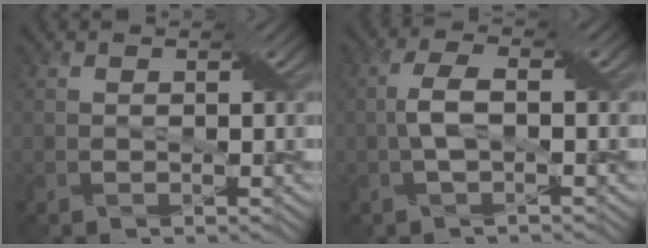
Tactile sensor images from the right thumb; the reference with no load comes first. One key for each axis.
{"total": 2.9, "fx": -0.5, "fy": 0.7, "fz": 2.7, "tx": -0.065, "ty": 0.011, "tz": -0.013}